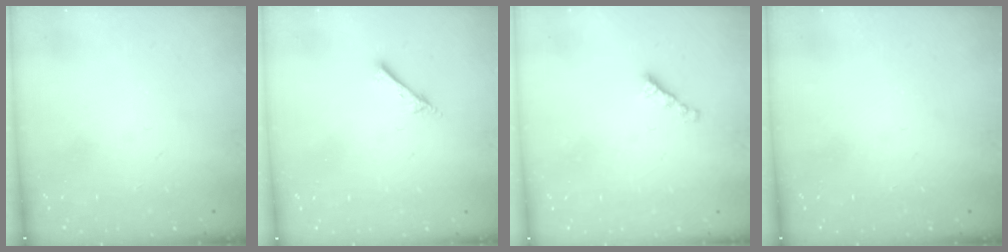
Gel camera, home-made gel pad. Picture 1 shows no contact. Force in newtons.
{"total": 2.4, "press": 2.4, "slide": 0.2}
{"total": 2.7, "press": 2.6, "slide": 0.8}
{"total": 0.0}